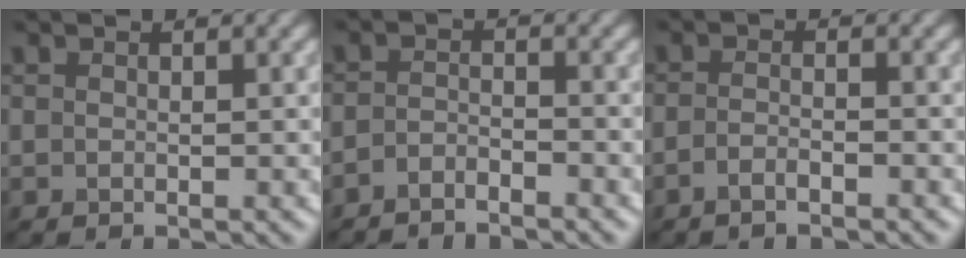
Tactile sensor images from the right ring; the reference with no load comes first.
{"total": 2.1, "force": [-1.9, 0.3, 0.7], "torque": [-0.013, -0.004, -0.040]}
{"total": 1.6, "force": [-1.2, 0.3, 1.1], "torque": [-0.019, -0.002, -0.027]}